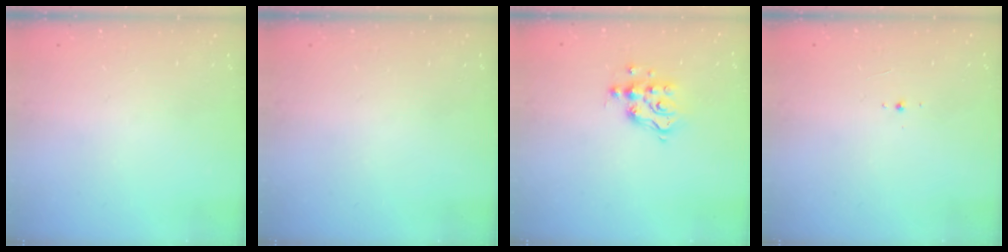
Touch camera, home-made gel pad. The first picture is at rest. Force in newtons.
{"total": 0.0}
{"total": 8.6, "press": 8.5, "slide": 0.6}
{"total": 2.7, "press": 2.5, "slide": 0.8}